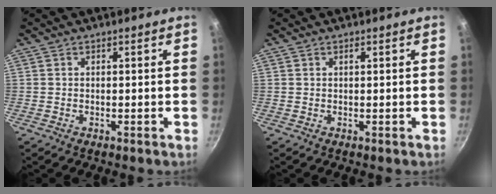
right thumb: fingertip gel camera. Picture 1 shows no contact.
{"total": 0.5, "force": [0.3, 0.2, 0.4], "torque": [-0.005, 0.001, 0.006]}